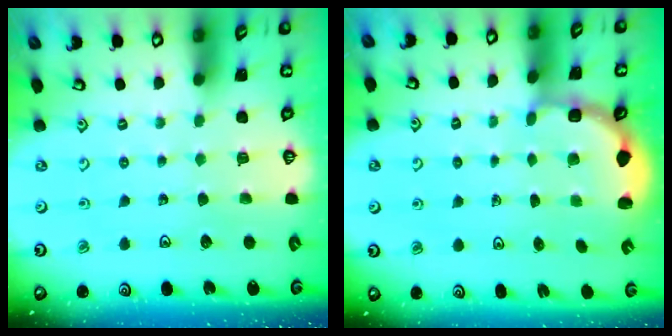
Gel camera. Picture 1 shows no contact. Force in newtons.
{"total": 3.0, "press": 2.3, "slide": 1.8}